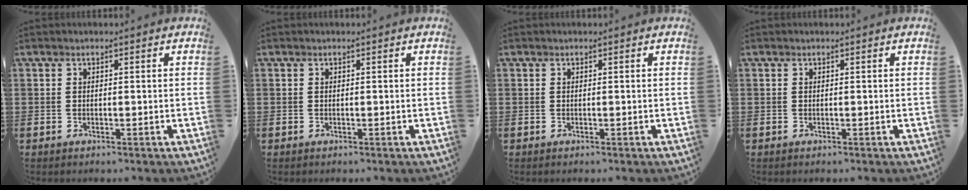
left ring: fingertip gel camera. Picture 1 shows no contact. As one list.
[{"total": 0.0}, {"total": 0.0}, {"total": 0.0}]